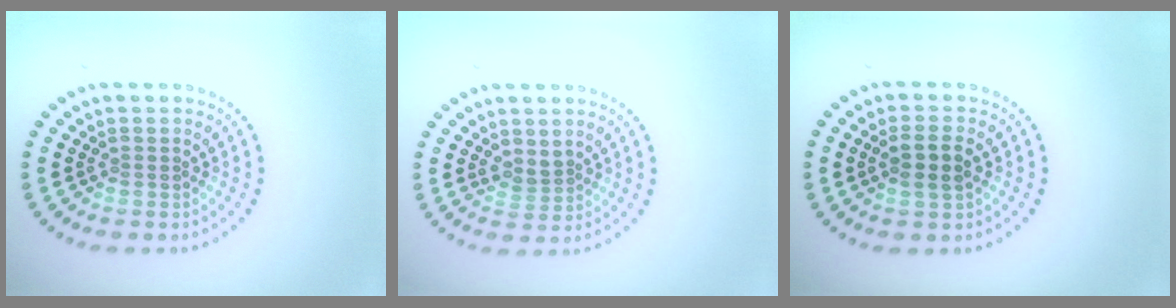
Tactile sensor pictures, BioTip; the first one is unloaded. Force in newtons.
{"total": 1.5, "press": 1.1, "slide": 1.1}
{"total": 2.5, "press": 2.4, "slide": 0.8}